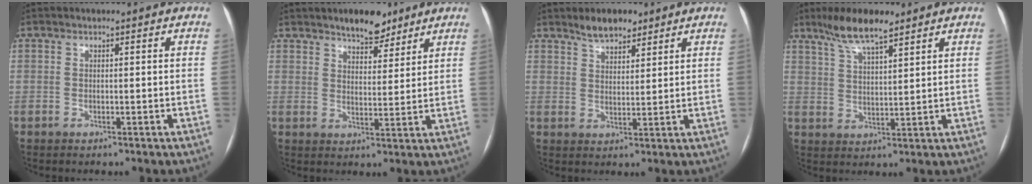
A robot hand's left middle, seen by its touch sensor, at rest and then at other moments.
{"total": 6.6, "force": [5.2, 2.7, 3.1], "torque": [-0.041, 0.004, 0.083]}
{"total": 4.8, "force": [3.9, 2.0, 2.1], "torque": [-0.039, 0.006, 0.070]}
{"total": 7.8, "force": [5.9, 1.3, 4.9], "torque": [-0.097, 0.010, 0.109]}